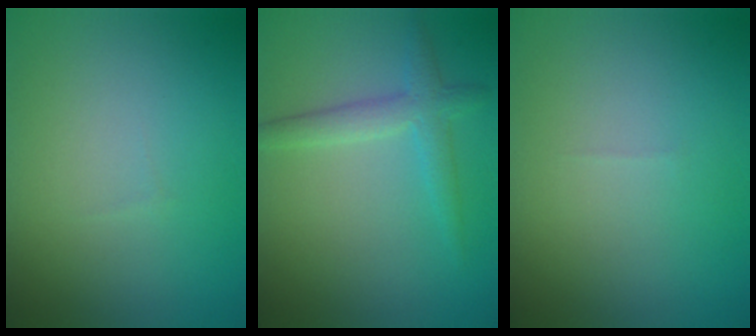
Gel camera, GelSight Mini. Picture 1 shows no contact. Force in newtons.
{"total": 2.8, "press": 2.8, "slide": 0.1}
{"total": 0.0}